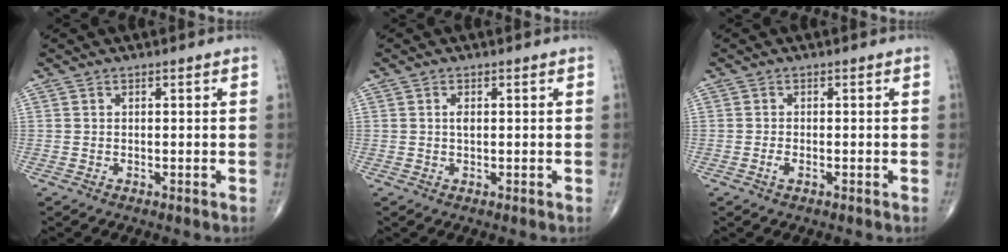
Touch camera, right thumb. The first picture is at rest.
{"total": 1.2, "force": [0.2, 0.5, 1.0], "torque": [-0.018, -0.001, 0.004]}
{"total": 1.5, "force": [-0.6, 0.6, 1.2], "torque": [-0.027, 0.000, -0.011]}